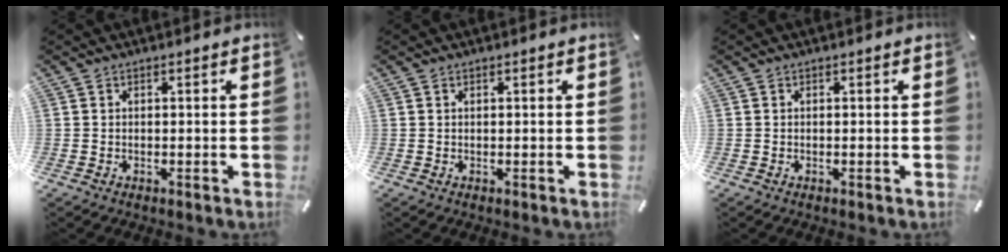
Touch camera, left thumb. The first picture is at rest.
{"total": 0.0}
{"total": 0.0}